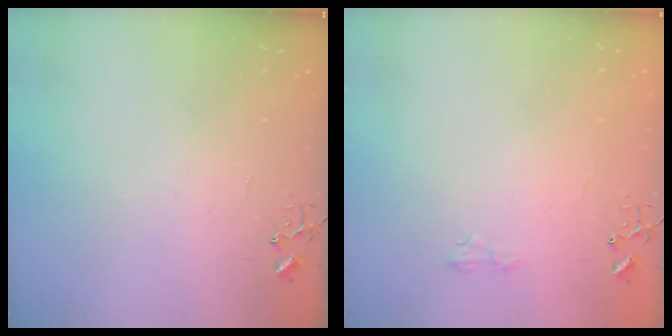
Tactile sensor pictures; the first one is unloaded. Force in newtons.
{"total": 5.2, "press": 5.2, "slide": 0.7}